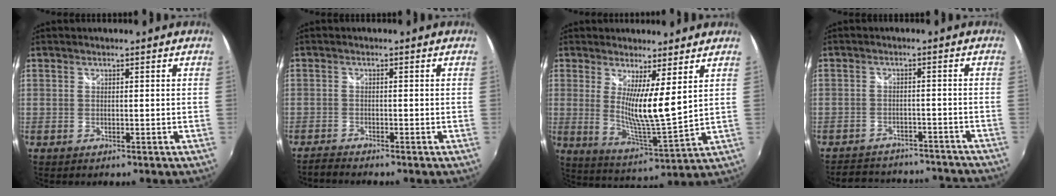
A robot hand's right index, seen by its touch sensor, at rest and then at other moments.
{"total": 2.4, "force": [-2.4, 0.1, 0.3], "torque": [-0.015, -0.012, -0.048]}
{"total": 9.4, "force": [3.7, 0.3, 8.6], "torque": [-0.149, -0.027, 0.060]}
{"total": 16.7, "force": [-14.9, 5.5, 5.0], "torque": [-0.109, 0.024, -0.184]}